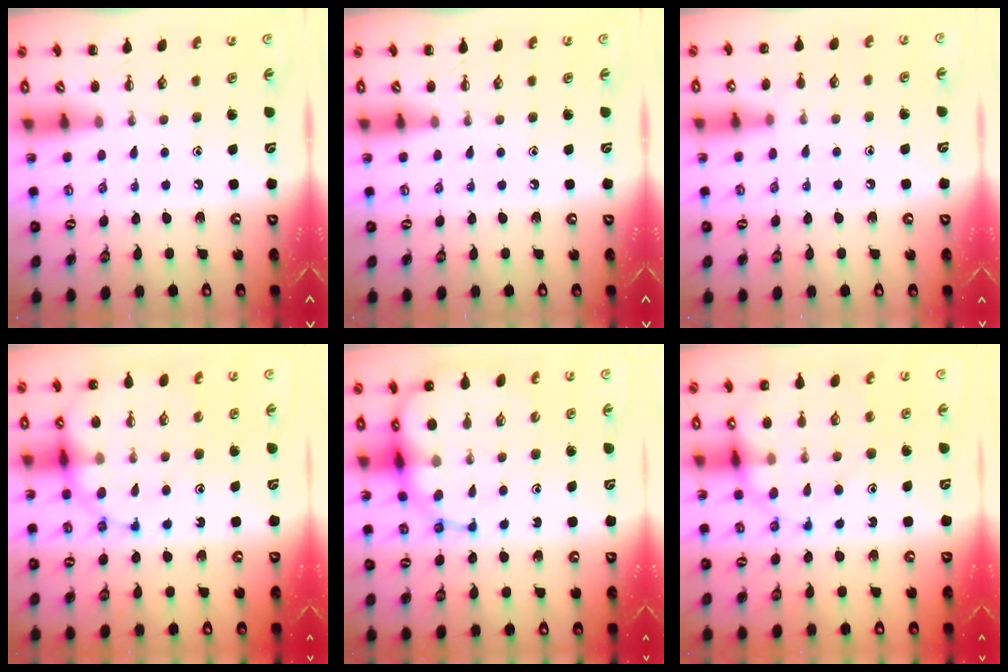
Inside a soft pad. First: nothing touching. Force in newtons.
{"total": 0.0}
{"total": 6.4, "press": 6.2, "slide": 1.7}
{"total": 18.6, "press": 18.2, "slide": 4.0}
{"total": 14.1, "press": 13.6, "slide": 3.5}
{"total": 15.1, "press": 14.8, "slide": 2.7}